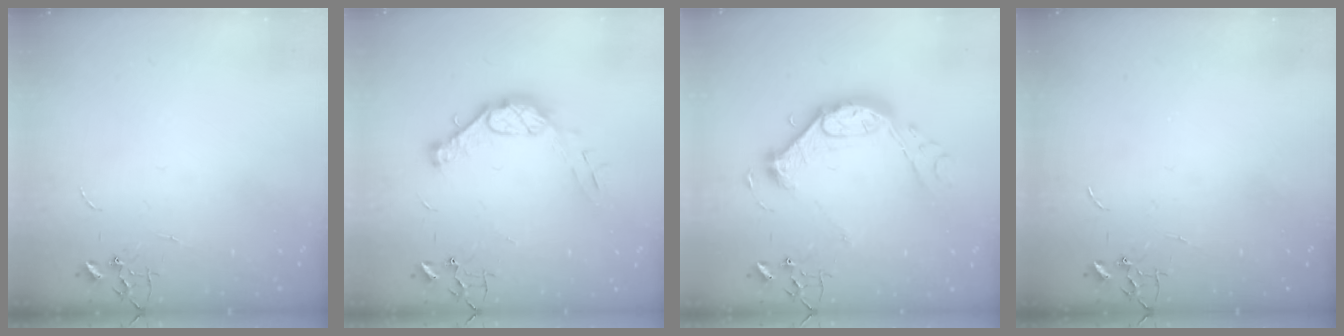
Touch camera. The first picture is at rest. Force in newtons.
{"total": 12.5, "press": 12.4, "slide": 0.9}
{"total": 15.5, "press": 15.4, "slide": 1.3}
{"total": 0.0}